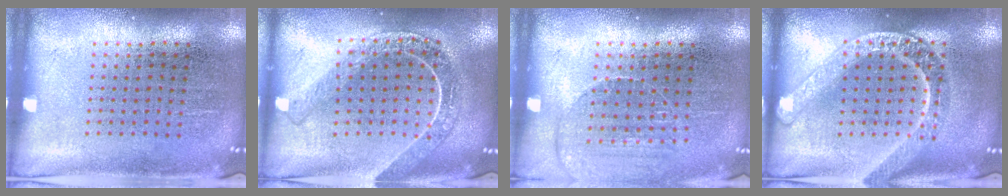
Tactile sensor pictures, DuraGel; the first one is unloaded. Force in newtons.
{"total": 2.0, "press": 1.7, "slide": 1.0}
{"total": 1.2, "press": 1.2, "slide": 0.1}
{"total": 3.4, "press": 3.4, "slide": 0.5}